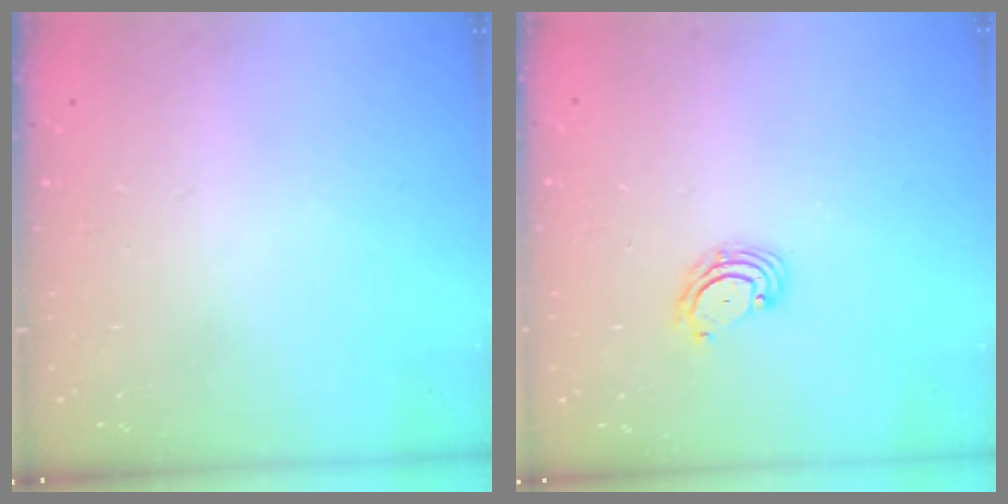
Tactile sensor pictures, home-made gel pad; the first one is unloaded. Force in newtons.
{"total": 2.8, "press": 2.8, "slide": 0.3}